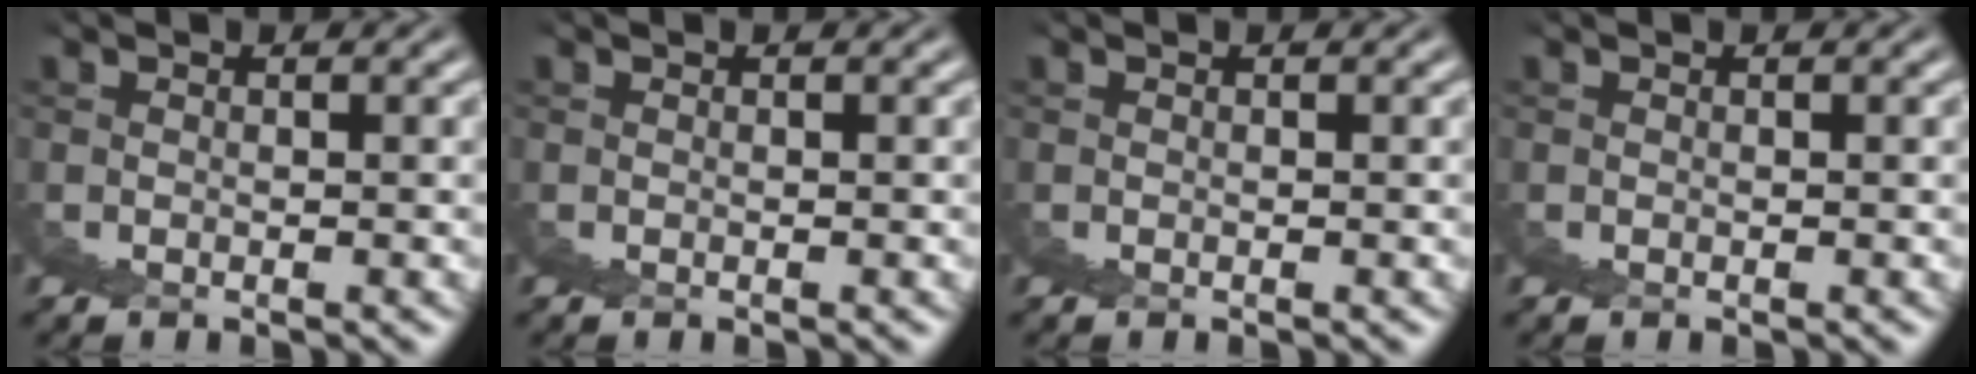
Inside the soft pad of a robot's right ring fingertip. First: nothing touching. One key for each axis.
{"total": 0.0}
{"total": 0.0}
{"total": 0.0}